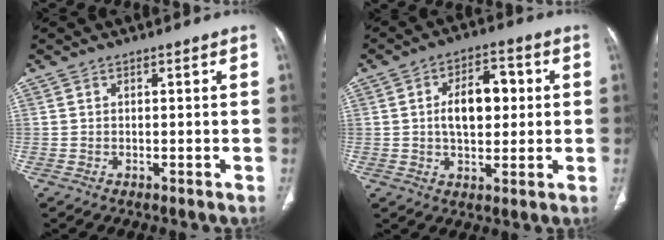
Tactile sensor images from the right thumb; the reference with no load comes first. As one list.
[{"total": 10.3, "force": [1.1, 6.1, 8.3], "torque": [-0.108, 0.013, 0.018]}]